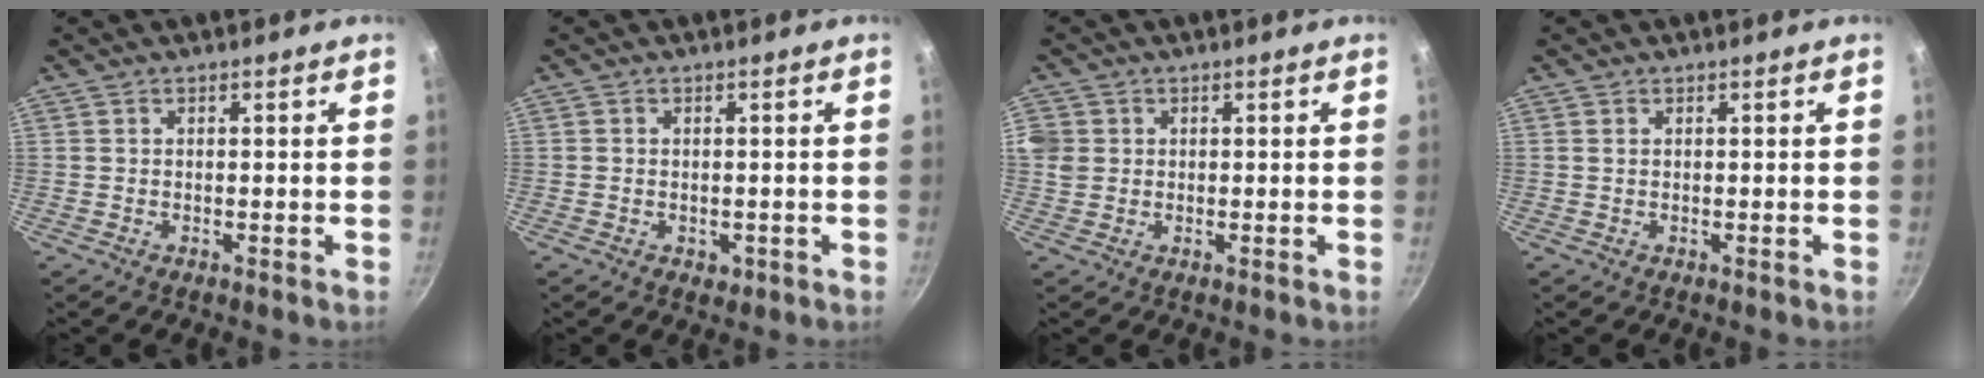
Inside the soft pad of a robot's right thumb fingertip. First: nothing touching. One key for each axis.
{"total": 1.9, "fx": -0.5, "fy": 1.5, "fz": 0.9, "tx": -0.011, "ty": 0.000, "tz": -0.006}
{"total": 4.9, "fx": 0.8, "fy": 4.3, "fz": 2.2, "tx": -0.039, "ty": 0.001, "tz": 0.015}
{"total": 0.7, "fx": 0.2, "fy": 0.5, "fz": 0.5, "tx": -0.011, "ty": 0.001, "tz": 0.004}